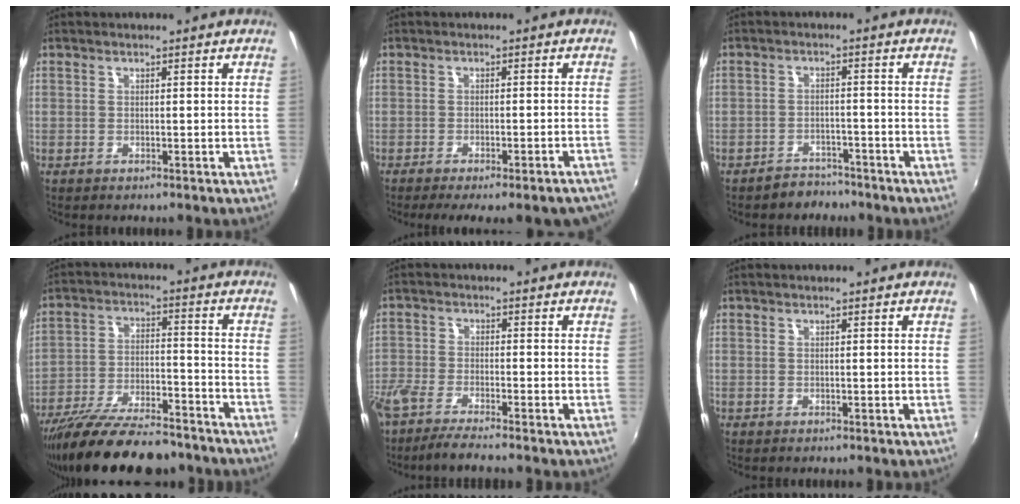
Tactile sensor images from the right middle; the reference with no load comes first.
{"total": 11.3, "force": [-9.7, 1.2, 5.7], "torque": [-0.094, -0.033, -0.123]}
{"total": 5.1, "force": [-4.6, 2.1, 0.5], "torque": [-0.022, 0.009, -0.068]}
{"total": 20.0, "force": [-16.5, 5.4, 9.9], "torque": [-0.188, -0.035, -0.257]}
{"total": 7.2, "force": [-6.1, 0.6, 3.7], "torque": [-0.099, -0.023, -0.117]}
{"total": 0.0}